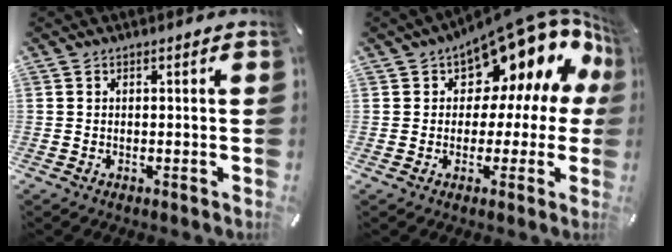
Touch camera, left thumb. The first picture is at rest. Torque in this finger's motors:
{"motor_torque": [2.48, 2.52, 0.57, -0.17, 0.21]}